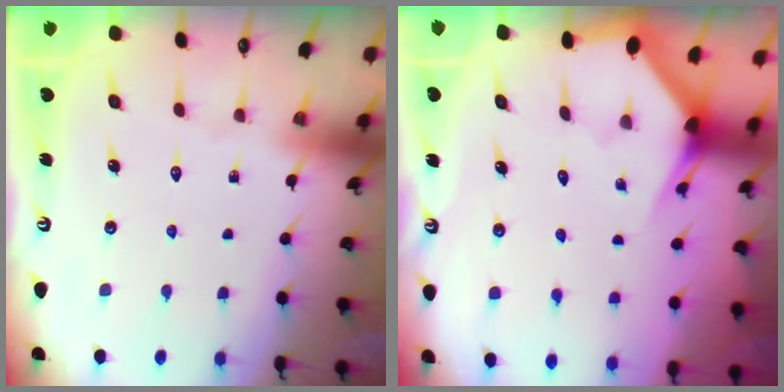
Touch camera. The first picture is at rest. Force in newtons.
{"total": 3.0, "press": 3.0, "slide": 0.0}